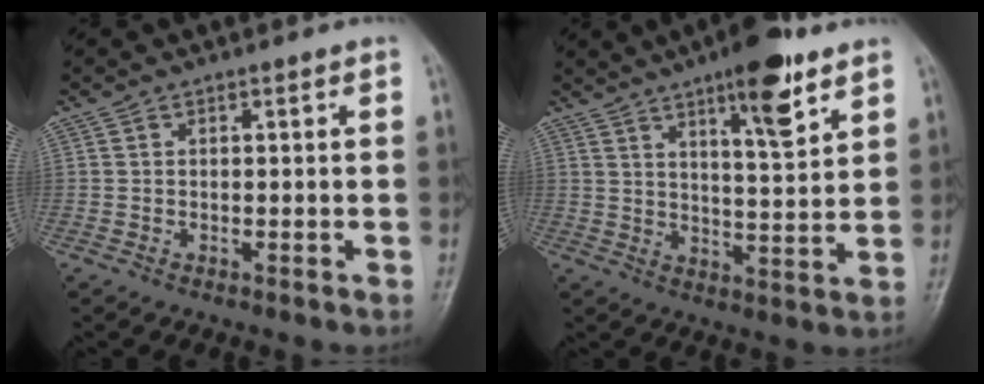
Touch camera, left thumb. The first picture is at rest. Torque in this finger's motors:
{"motor_torque": [3.82, 1.19, 1.30, -0.74, 0.26]}